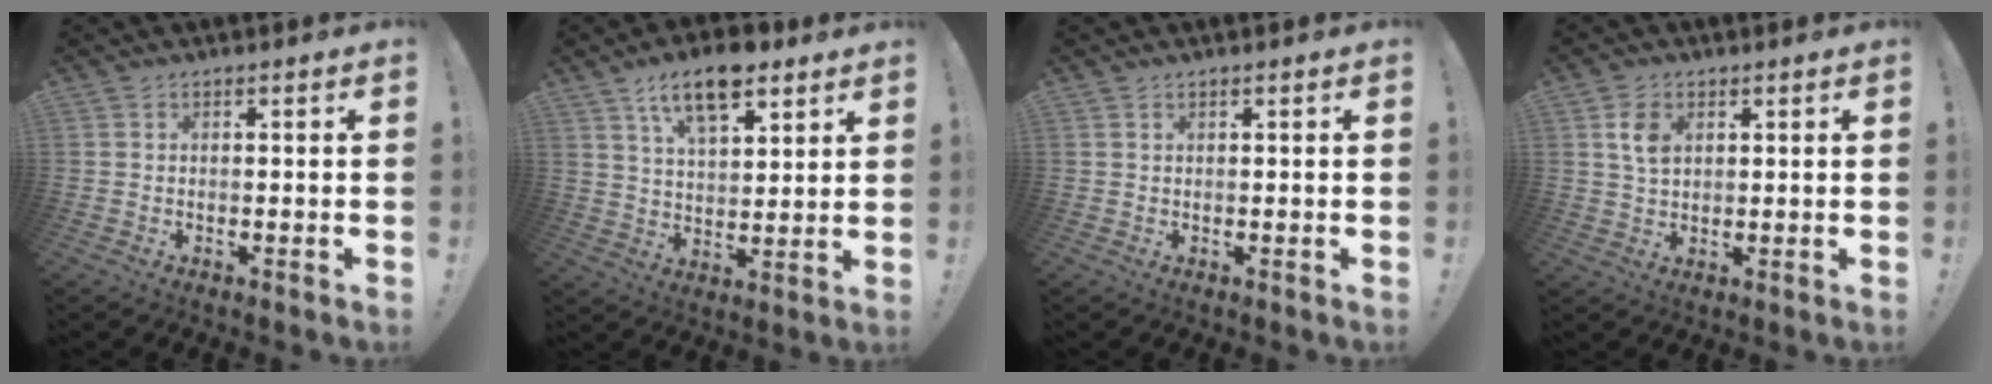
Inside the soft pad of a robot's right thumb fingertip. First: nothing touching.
{"total": 12.6, "force": [8.1, 5.8, 7.8], "torque": [-0.127, -0.031, 0.142]}
{"total": 0.6, "force": [0.4, 0.0, 0.5], "torque": [-0.017, 0.003, 0.009]}
{"total": 5.8, "force": [2.1, 3.8, 3.9], "torque": [-0.061, -0.002, 0.039]}